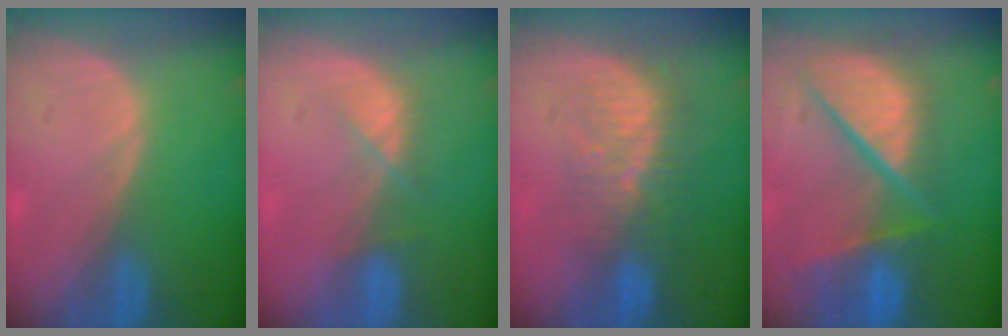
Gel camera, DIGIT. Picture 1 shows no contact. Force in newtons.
{"total": 2.9, "press": 2.9, "slide": 0.7}
{"total": 8.4, "press": 7.8, "slide": 3.0}
{"total": 12.1, "press": 10.0, "slide": 6.8}